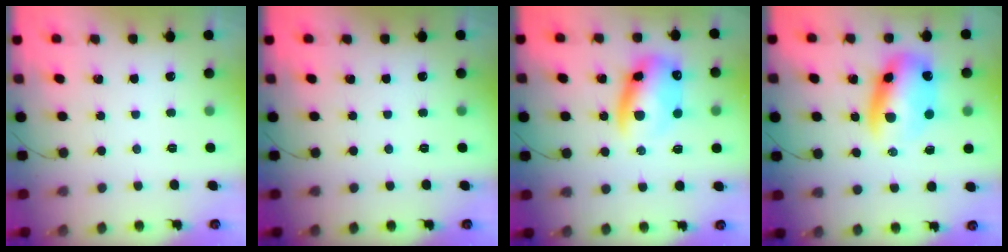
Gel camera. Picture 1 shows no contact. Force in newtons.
{"total": 0.0}
{"total": 12.1, "press": 11.7, "slide": 3.0}
{"total": 11.5, "press": 11.2, "slide": 2.7}